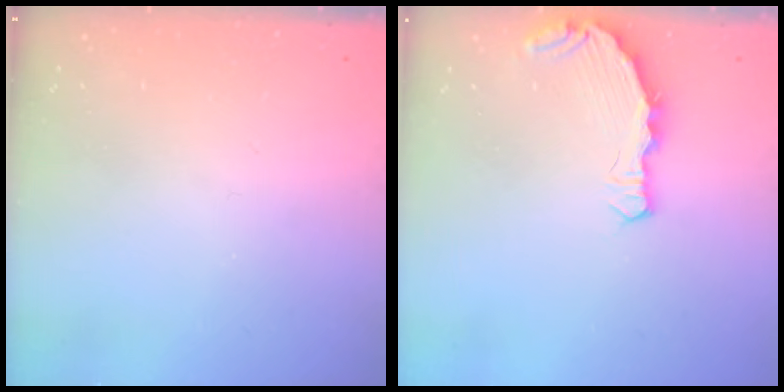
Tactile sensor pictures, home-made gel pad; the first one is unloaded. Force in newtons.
{"total": 5.9, "press": 5.2, "slide": 2.8}